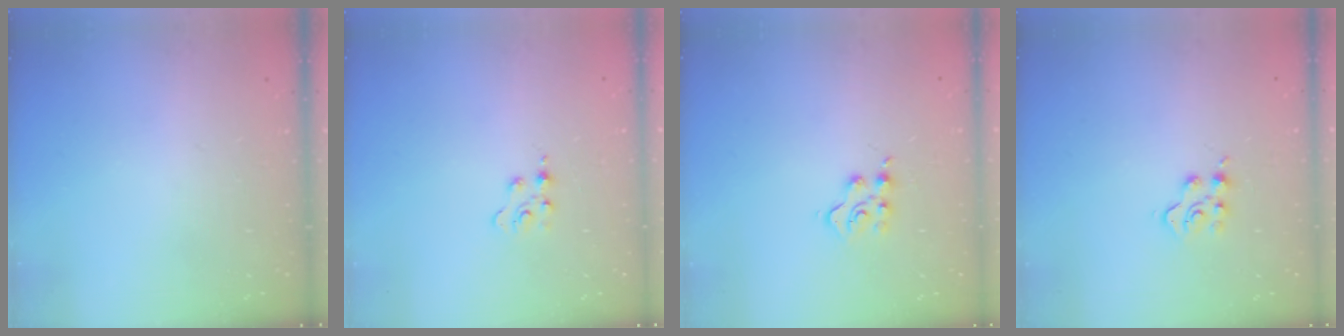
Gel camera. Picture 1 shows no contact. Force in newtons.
{"total": 2.4, "press": 2.4, "slide": 0.3}
{"total": 5.1, "press": 5.1, "slide": 0.5}
{"total": 4.2, "press": 4.2, "slide": 0.6}